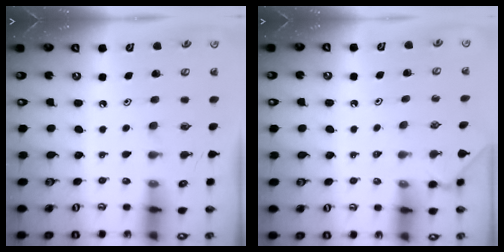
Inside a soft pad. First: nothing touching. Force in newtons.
{"total": 1.4, "press": 1.4, "slide": 0.2}